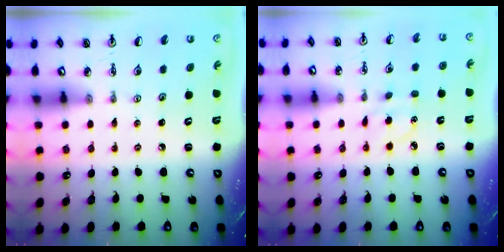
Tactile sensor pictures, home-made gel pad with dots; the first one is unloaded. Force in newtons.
{"total": 3.5, "press": 3.5, "slide": 0.5}